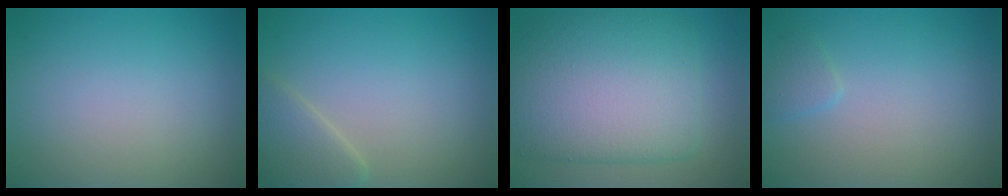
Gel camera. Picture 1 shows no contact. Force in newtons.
{"total": 2.7, "press": 2.6, "slide": 0.2}
{"total": 9.9, "press": 9.9, "slide": 0.3}
{"total": 1.0, "press": 0.9, "slide": 0.1}